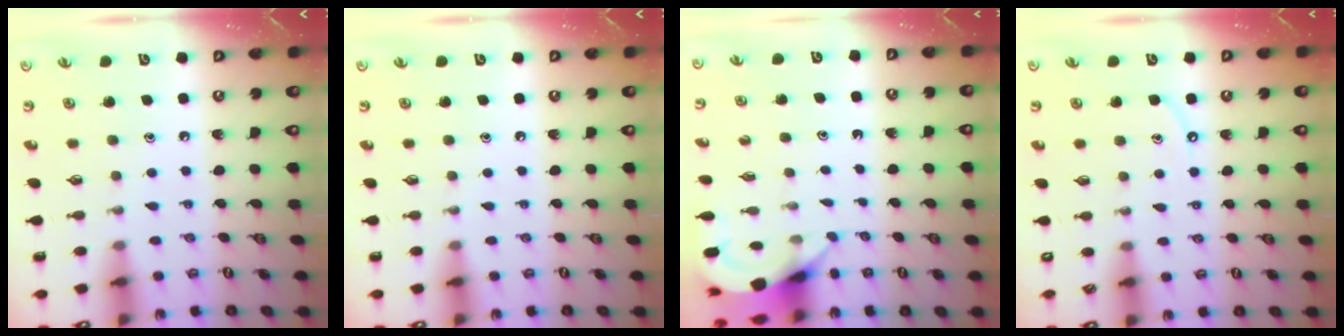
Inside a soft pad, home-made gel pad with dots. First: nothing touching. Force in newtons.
{"total": 0.0}
{"total": 3.6, "press": 3.6, "slide": 0.3}
{"total": 5.4, "press": 5.3, "slide": 0.7}